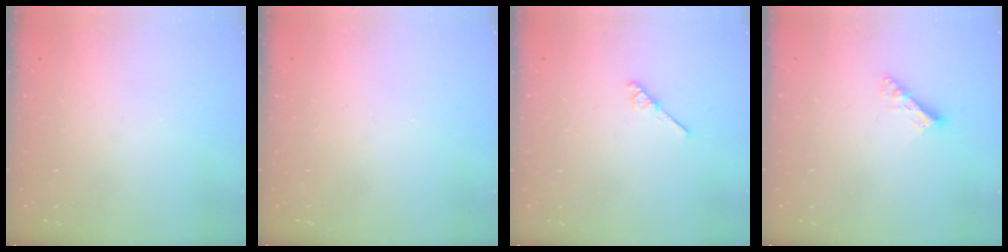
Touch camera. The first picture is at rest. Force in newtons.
{"total": 0.0}
{"total": 3.0, "press": 2.9, "slide": 0.5}
{"total": 5.5, "press": 5.5, "slide": 0.1}